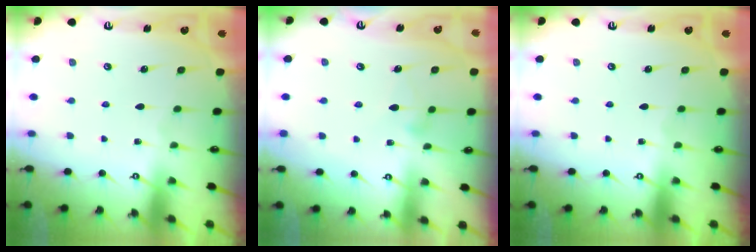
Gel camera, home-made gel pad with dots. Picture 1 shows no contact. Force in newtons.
{"total": 7.8, "press": 7.8, "slide": 0.5}
{"total": 0.0}